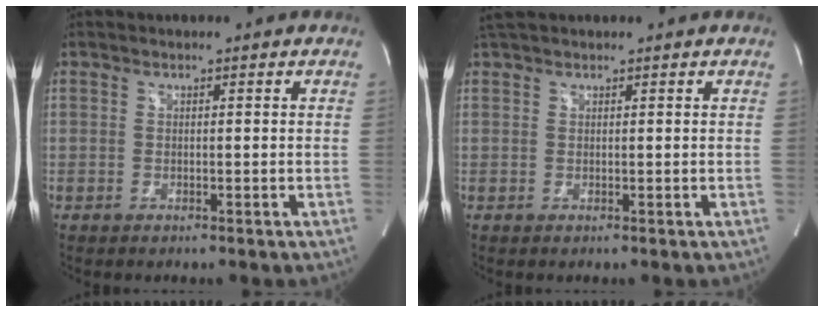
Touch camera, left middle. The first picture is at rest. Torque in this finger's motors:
{"motor_torque": [0.37, -0.11, -0.13, 0.03]}